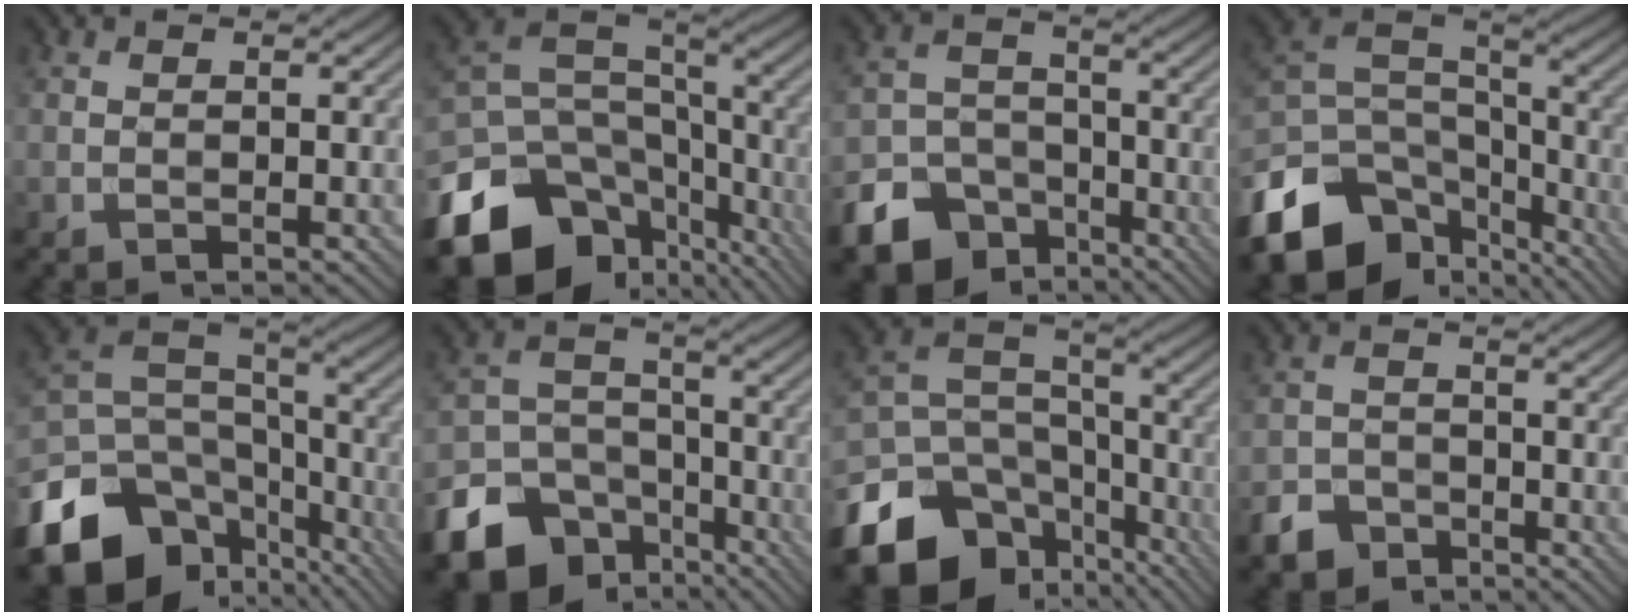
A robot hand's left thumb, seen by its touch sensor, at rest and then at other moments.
{"total": 17.3, "force": [-9.4, 11.8, 8.5], "torque": [-0.218, -0.039, -0.136]}
{"total": 11.1, "force": [-7.1, 7.3, 4.2], "torque": [-0.098, -0.026, -0.127]}
{"total": 15.5, "force": [-9.2, 9.5, 8.0], "torque": [-0.214, -0.032, -0.154]}
{"total": 16.7, "force": [-9.5, 11.2, 8.1], "torque": [-0.216, -0.042, -0.150]}
{"total": 14.0, "force": [-8.6, 9.5, 5.6], "torque": [-0.152, -0.037, -0.143]}
{"total": 15.8, "force": [-9.5, 10.4, 7.2], "torque": [-0.187, -0.034, -0.159]}
{"total": 4.7, "force": [-3.5, 2.8, 1.4], "torque": [-0.030, -0.001, -0.072]}